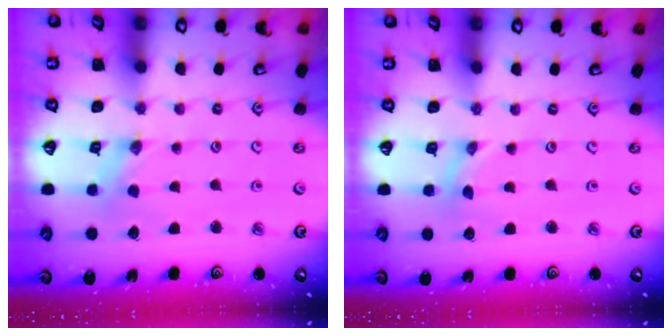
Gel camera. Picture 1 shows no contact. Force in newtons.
{"total": 0.0}